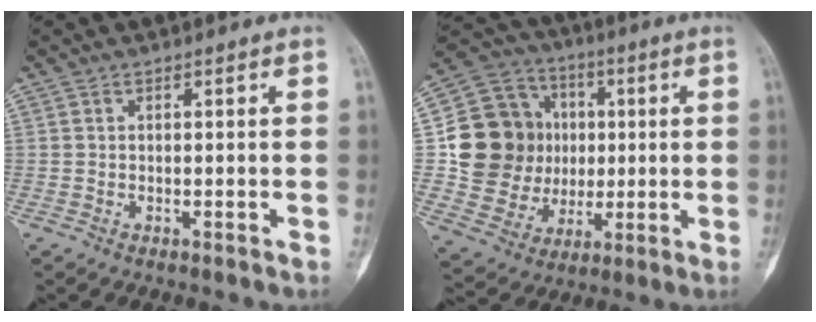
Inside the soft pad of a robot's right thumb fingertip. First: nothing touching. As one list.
[{"total": 18.7, "force": [1.5, 16.8, 8.2], "torque": [-0.104, 0.025, 0.043]}]